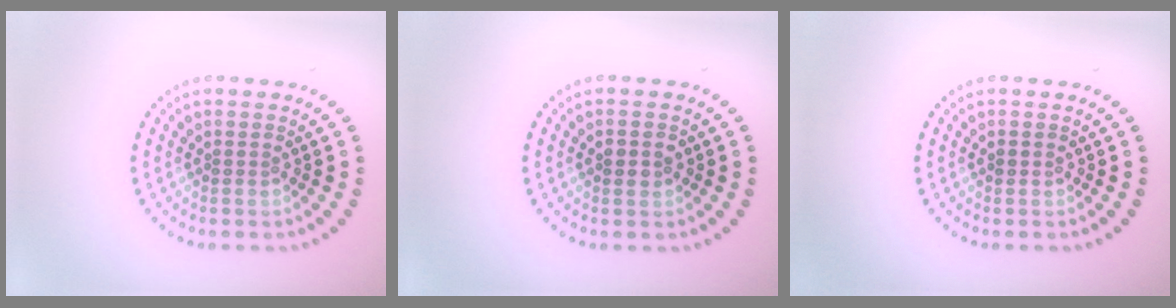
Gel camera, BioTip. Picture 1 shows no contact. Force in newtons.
{"total": 1.9, "press": 1.9, "slide": 0.1}
{"total": 0.7, "press": 0.7, "slide": 0.2}